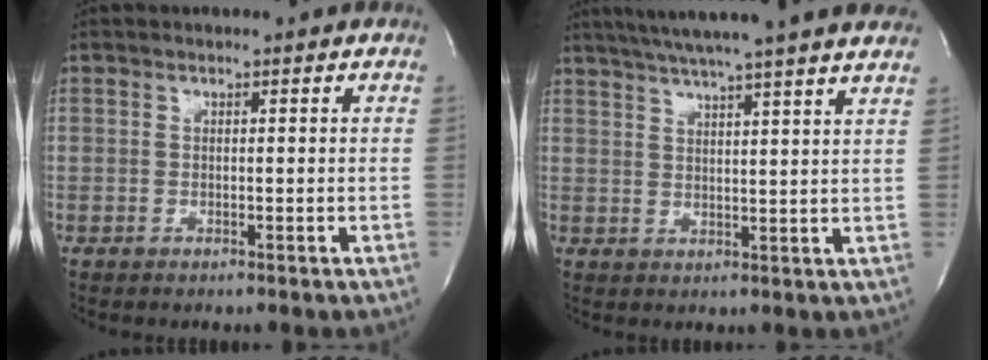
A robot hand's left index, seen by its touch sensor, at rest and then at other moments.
{"total": 17.6, "force": [15.2, -0.4, 9.0], "torque": [-0.148, 0.017, 0.198]}